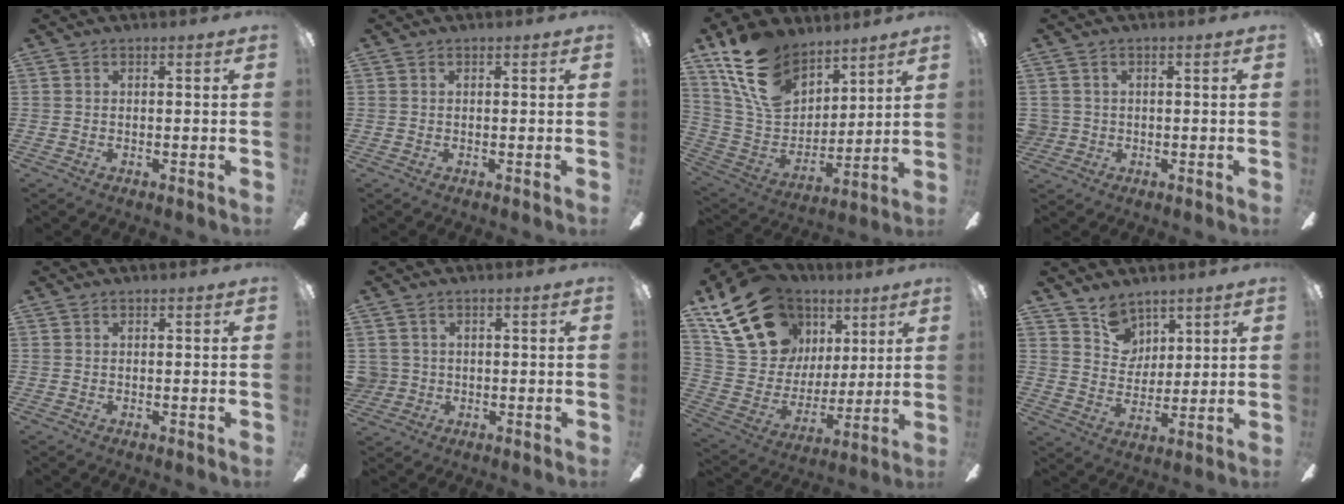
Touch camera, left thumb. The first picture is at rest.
{"total": 0.0}
{"total": 19.4, "force": [12.6, 11.4, 9.5], "torque": [-0.204, -0.056, 0.238]}
{"total": 2.6, "force": [0.2, 2.6, 0.1], "torque": [-0.008, 0.007, 0.002]}
{"total": 0.0}
{"total": 4.0, "force": [0.6, 3.9, 0.3], "torque": [-0.017, 0.008, 0.011]}
{"total": 23.7, "force": [12.9, 16.2, 11.6], "torque": [-0.214, -0.048, 0.249]}
{"total": 8.7, "force": [6.4, 5.8, 1.3], "torque": [-0.020, -0.038, 0.123]}